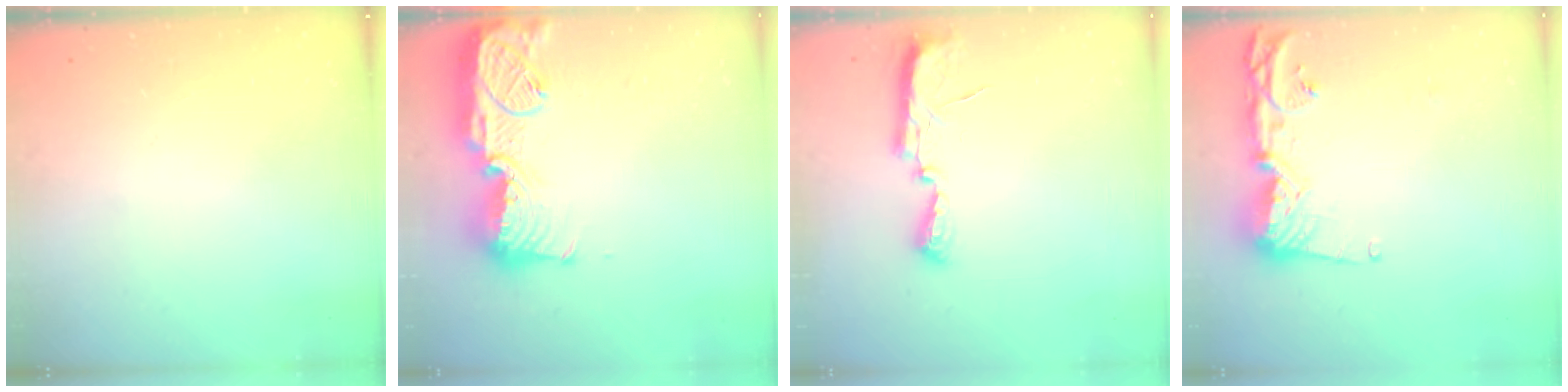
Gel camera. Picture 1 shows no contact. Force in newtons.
{"total": 19.4, "press": 19.0, "slide": 3.7}
{"total": 7.2, "press": 7.2, "slide": 0.7}
{"total": 14.0, "press": 13.9, "slide": 1.3}